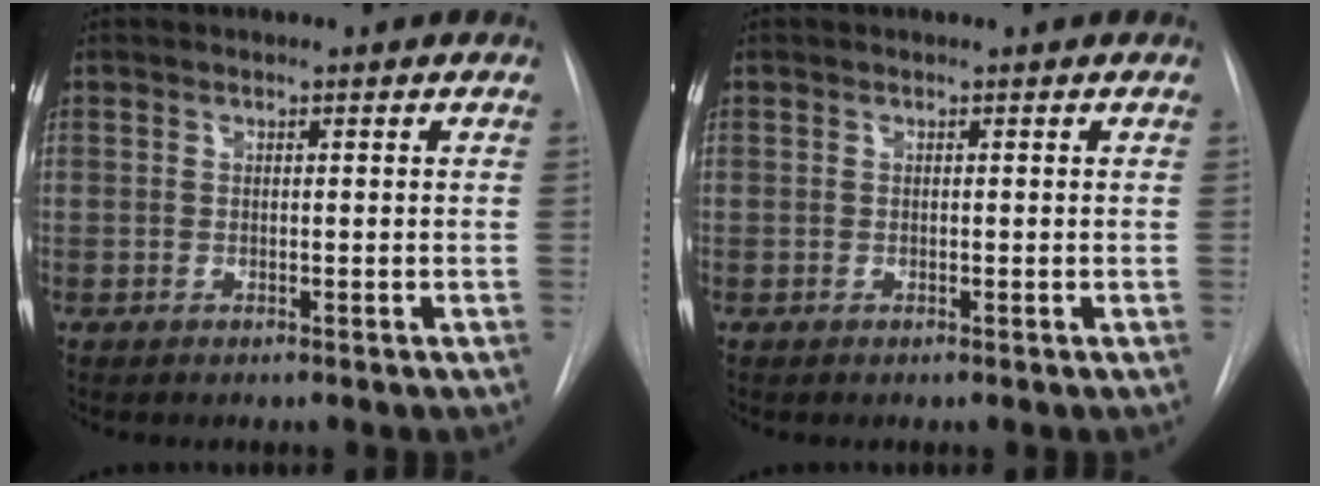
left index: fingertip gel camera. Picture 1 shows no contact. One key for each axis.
{"total": 0.0}